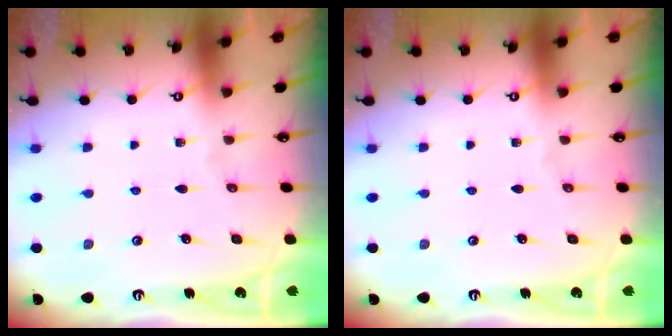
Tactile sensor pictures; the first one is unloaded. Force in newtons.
{"total": 0.0}